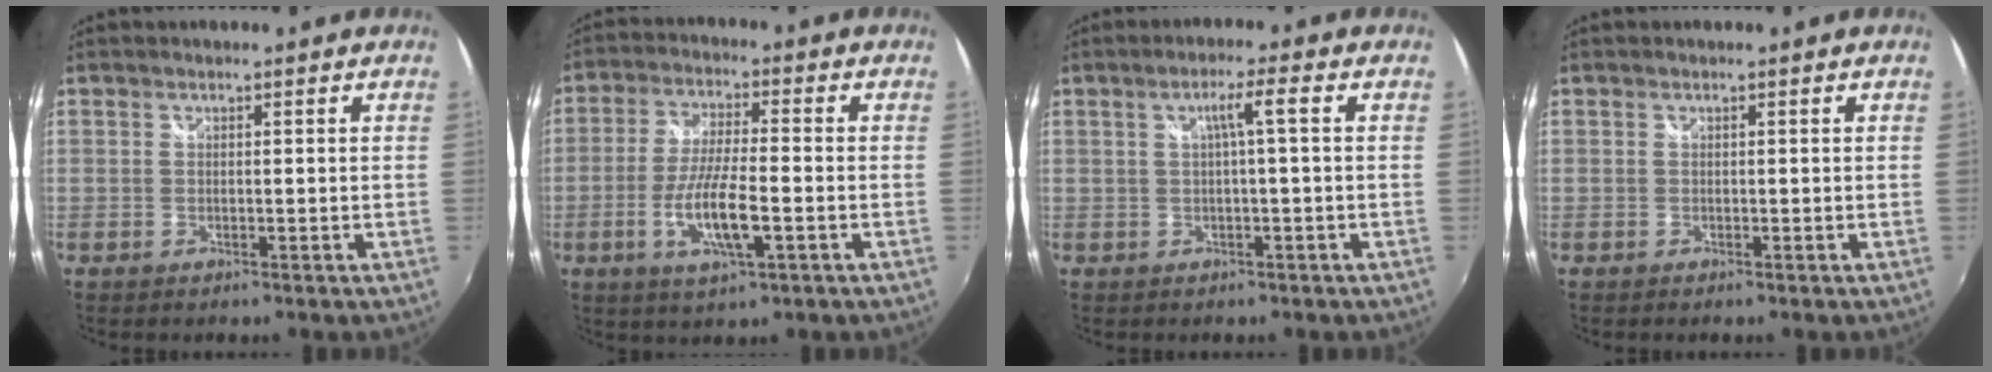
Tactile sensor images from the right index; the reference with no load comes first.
{"total": 9.8, "force": [-3.2, 1.9, 9.0], "torque": [-0.180, -0.010, -0.060]}
{"total": 3.4, "force": [0.3, -0.4, 3.3], "torque": [-0.062, 0.005, 0.007]}
{"total": 0.0}